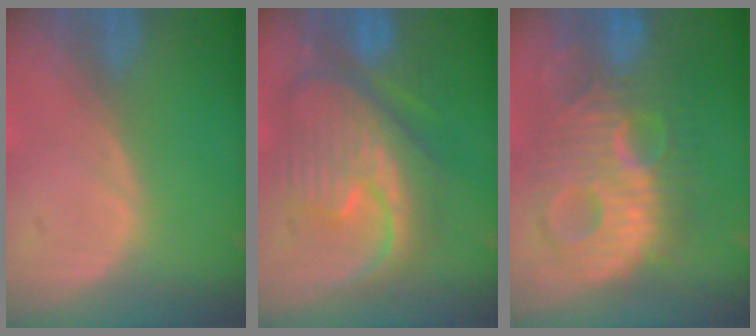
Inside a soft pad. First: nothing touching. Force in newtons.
{"total": 12.2, "press": 12.1, "slide": 1.4}
{"total": 12.1, "press": 12.1, "slide": 0.8}